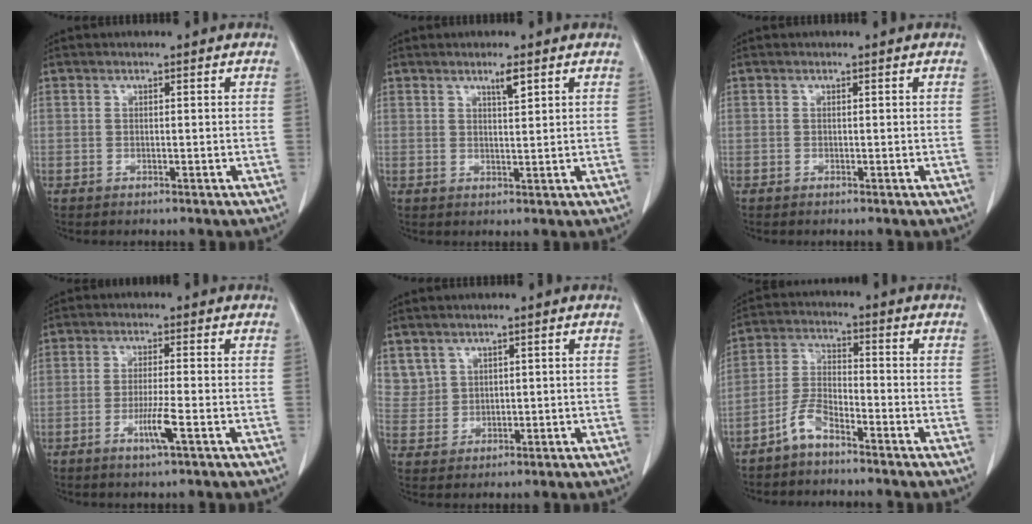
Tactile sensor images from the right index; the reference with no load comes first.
{"total": 2.2, "force": [1.4, 0.1, 1.7], "torque": [-0.033, -0.002, 0.026]}
{"total": 0.0}
{"total": 4.2, "force": [-1.7, -0.4, 3.8], "torque": [-0.073, -0.008, -0.032]}
{"total": 4.5, "force": [2.6, 3.7, 0.0], "torque": [0.004, 0.008, 0.058]}
{"total": 5.1, "force": [-4.0, 1.3, 2.9], "torque": [-0.068, 0.002, -0.083]}